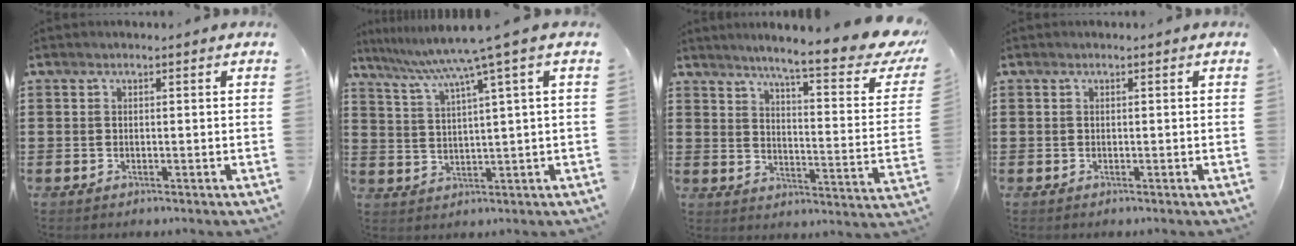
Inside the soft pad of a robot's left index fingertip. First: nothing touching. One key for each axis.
{"total": 7.2, "fx": 4.5, "fy": -1.1, "fz": 5.6, "tx": -0.123, "ty": -0.028, "tz": 0.070}
{"total": 8.4, "fx": 6.7, "fy": 0.0, "fz": 5.2, "tx": -0.093, "ty": -0.054, "tz": 0.101}
{"total": 0.0}